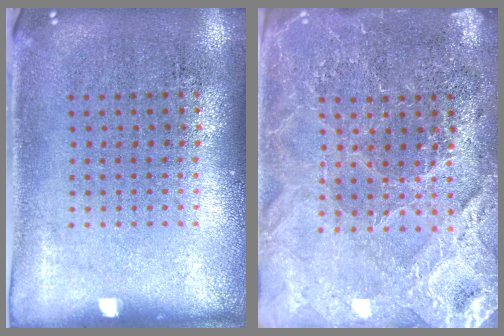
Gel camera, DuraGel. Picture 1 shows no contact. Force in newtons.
{"total": 4.0, "press": 3.8, "slide": 1.3}